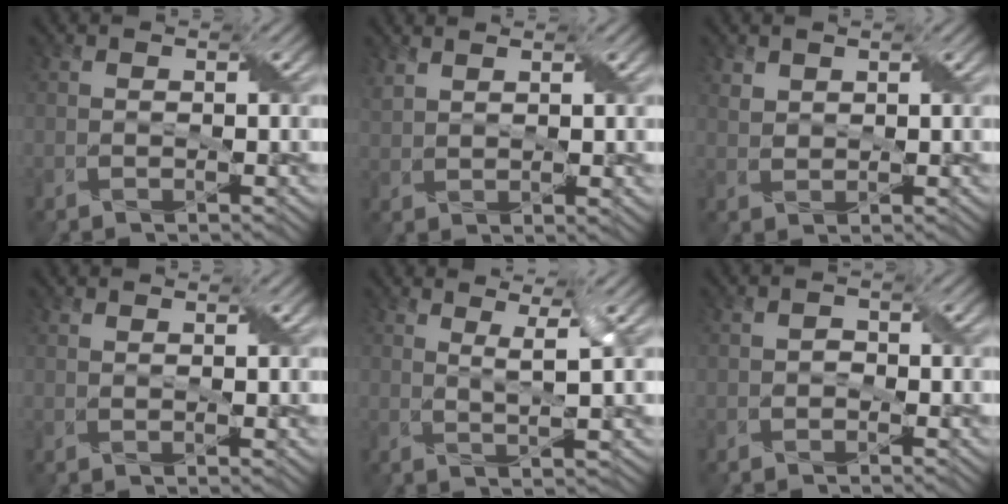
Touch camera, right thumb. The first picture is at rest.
{"total": 2.6, "force": [1.8, 0.6, 1.8], "torque": [-0.038, 0.003, 0.039]}
{"total": 1.4, "force": [1.1, 0.8, 0.2], "torque": [-0.009, 0.000, 0.025]}
{"total": 0.9, "force": [0.7, 0.1, 0.6], "torque": [-0.012, 0.002, 0.009]}
{"total": 3.4, "force": [1.7, 0.3, 2.9], "torque": [-0.060, -0.001, 0.036]}
{"total": 0.8, "force": [-0.5, 0.6, 0.0], "torque": [-0.001, 0.002, -0.013]}